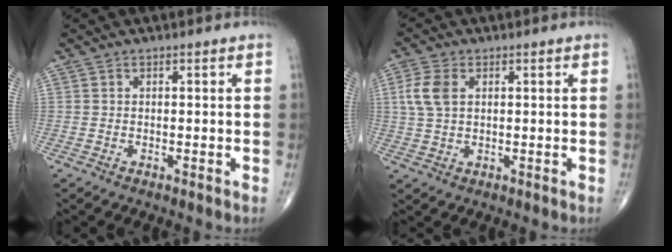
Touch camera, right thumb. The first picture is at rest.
{"total": 5.6, "force": [1.4, 3.5, 4.1], "torque": [-0.096, 0.006, 0.028]}